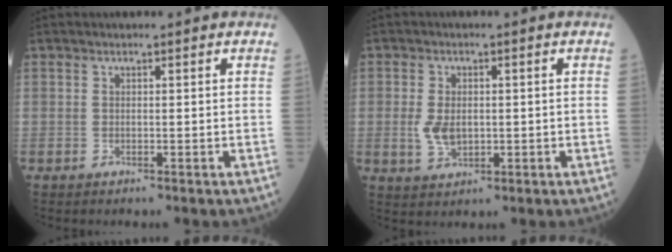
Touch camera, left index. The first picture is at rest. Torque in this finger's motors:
{"motor_torque": [0.50, -0.41, 0.09, 0.01]}